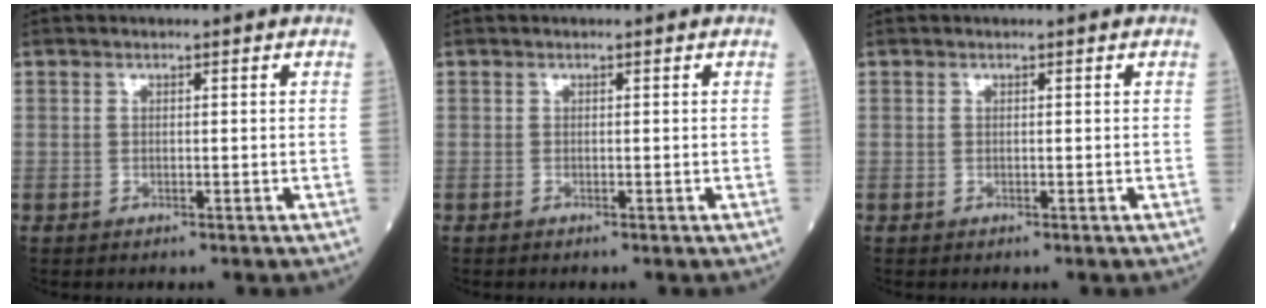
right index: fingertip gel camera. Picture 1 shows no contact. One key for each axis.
{"total": 0.0}
{"total": 0.0}